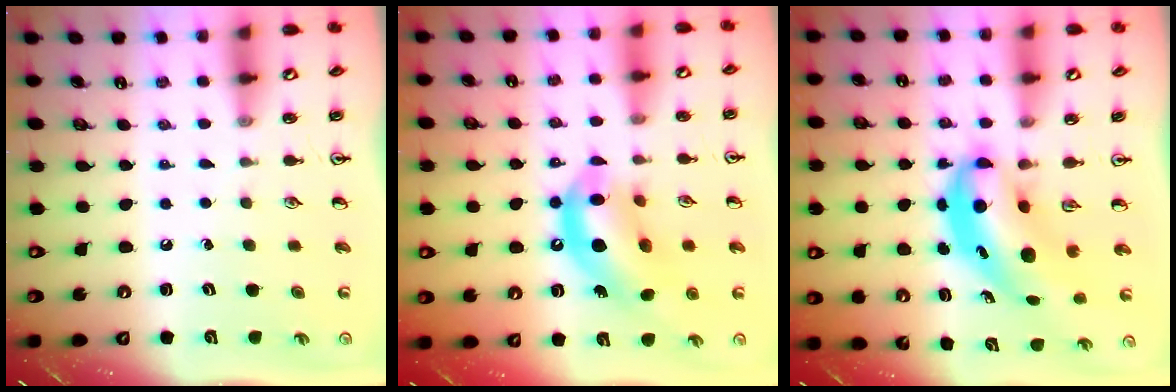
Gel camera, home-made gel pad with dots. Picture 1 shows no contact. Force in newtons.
{"total": 13.3, "press": 12.7, "slide": 3.9}
{"total": 7.5, "press": 7.2, "slide": 2.0}